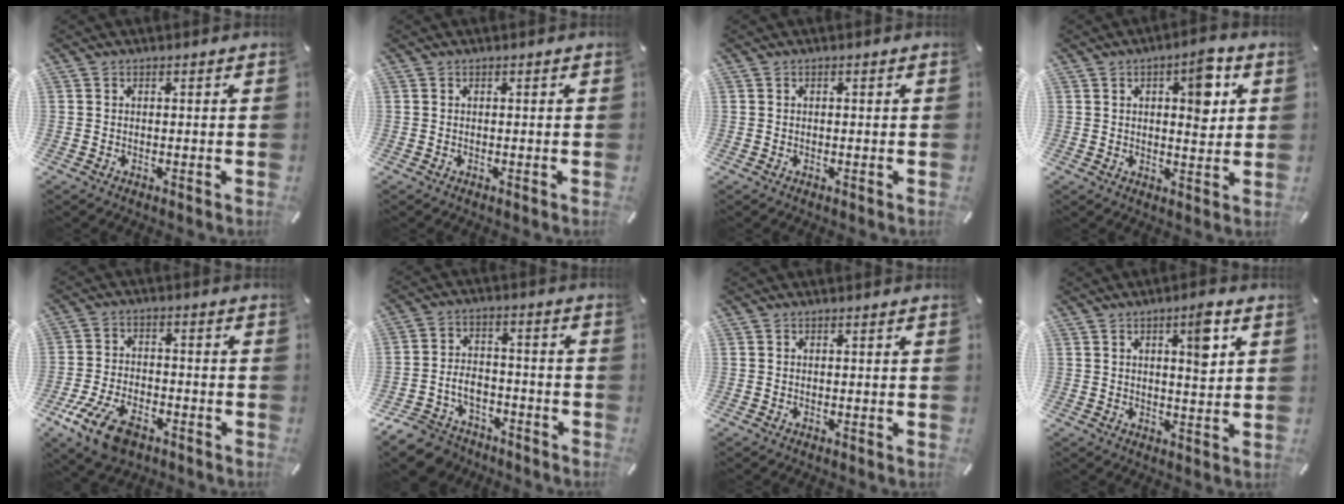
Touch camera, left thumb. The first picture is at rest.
{"total": 0.0}
{"total": 0.0}
{"total": 9.3, "force": [3.2, 4.3, 7.6], "torque": [-0.083, -0.016, 0.045]}
{"total": 11.4, "force": [-6.7, 6.1, 7.0], "torque": [-0.146, 0.028, -0.123]}
{"total": 8.5, "force": [-5.2, 6.2, 2.6], "torque": [-0.059, 0.028, -0.095]}
{"total": 0.0}
{"total": 6.9, "force": [2.9, 1.9, 5.9], "torque": [-0.081, -0.014, 0.040]}